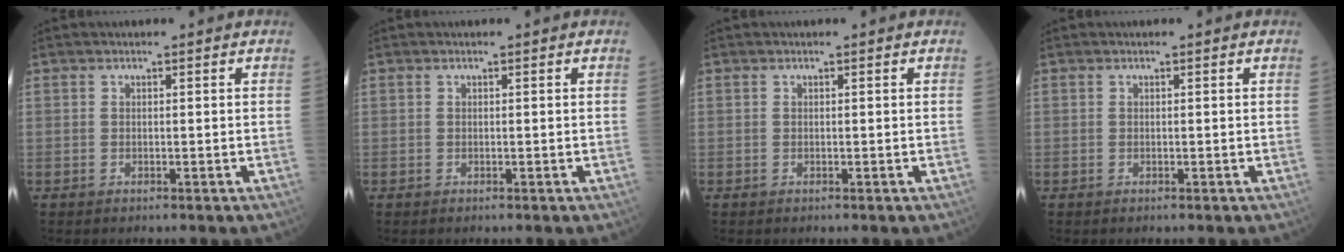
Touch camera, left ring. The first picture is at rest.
{"total": 0.0}
{"total": 0.0}
{"total": 0.0}